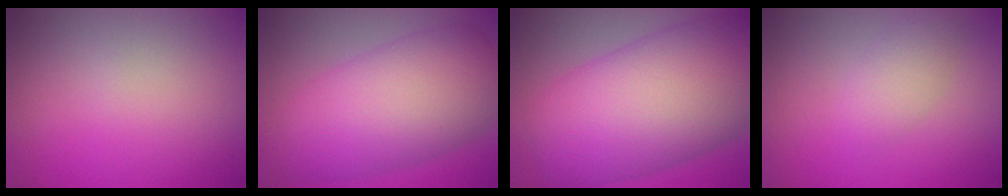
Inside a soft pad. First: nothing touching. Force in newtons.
{"total": 9.5, "press": 9.5, "slide": 0.3}
{"total": 13.2, "press": 13.2, "slide": 0.2}
{"total": 2.1, "press": 2.1, "slide": 0.1}